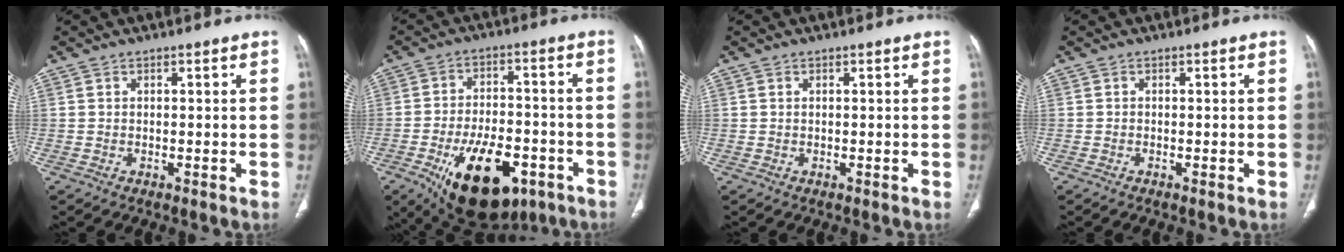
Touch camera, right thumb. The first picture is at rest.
{"total": 19.7, "force": [-9.3, 10.2, 14.1], "torque": [-0.208, 0.027, -0.128]}
{"total": 0.0}
{"total": 0.0}